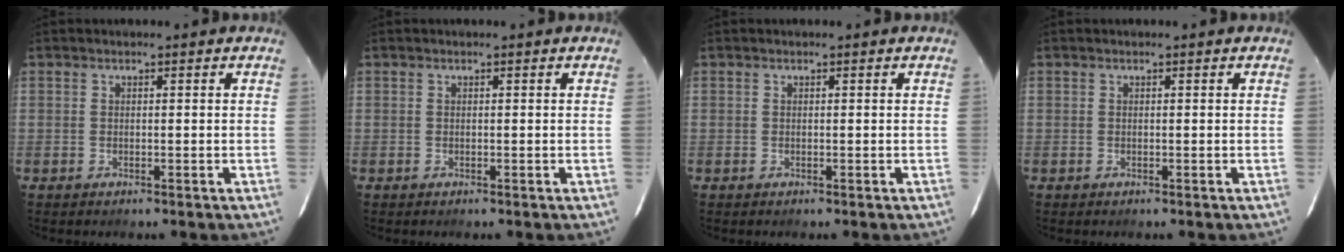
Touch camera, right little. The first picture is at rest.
{"total": 0.0}
{"total": 0.0}
{"total": 0.0}